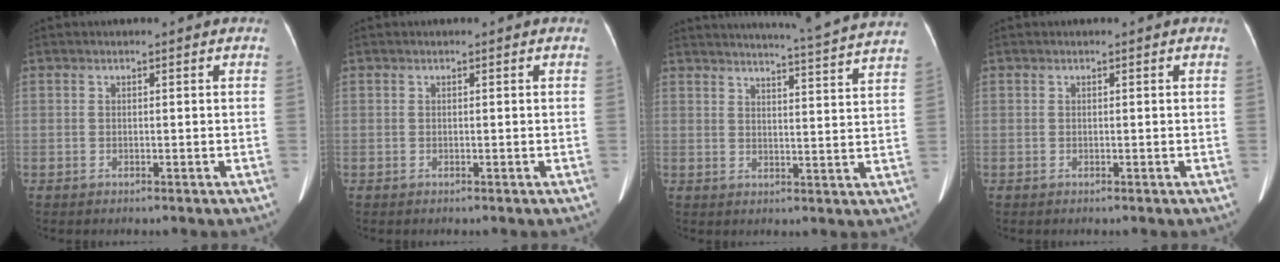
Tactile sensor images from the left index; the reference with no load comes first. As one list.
[{"total": 0.0}, {"total": 17.0, "force": [16.0, -1.6, 5.5], "torque": [-0.095, -0.054, 0.188]}, {"total": 0.0}]